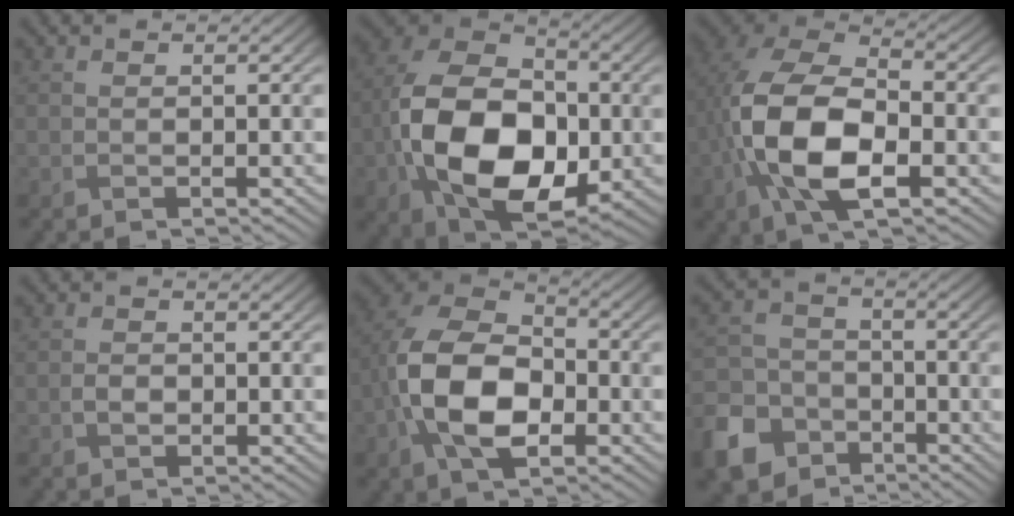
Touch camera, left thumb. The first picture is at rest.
{"total": 17.0, "force": [-3.6, 11.3, 12.2], "torque": [-0.248, -0.022, -0.066]}
{"total": 13.4, "force": [-3.3, 7.1, 10.8], "torque": [-0.237, -0.005, -0.075]}
{"total": 1.5, "force": [-0.4, 1.1, 0.9], "torque": [-0.021, 0.001, -0.010]}
{"total": 13.1, "force": [-3.3, 8.2, 9.7], "torque": [-0.217, -0.007, -0.075]}
{"total": 11.0, "force": [-6.4, 8.0, 4.2], "torque": [-0.124, -0.045, -0.125]}